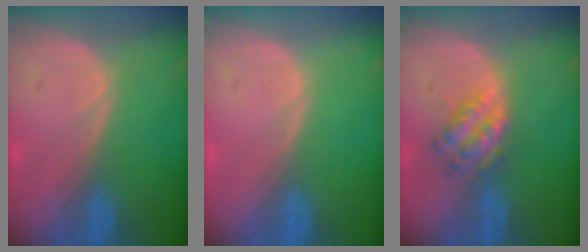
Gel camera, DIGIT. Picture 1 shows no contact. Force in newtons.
{"total": 0.0}
{"total": 4.9, "press": 4.7, "slide": 1.6}